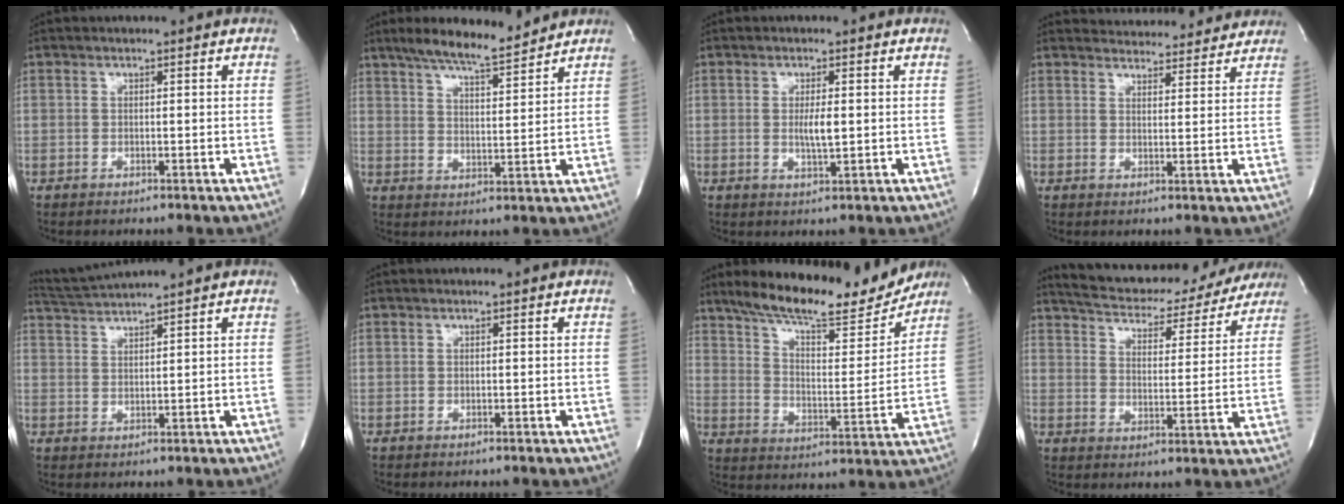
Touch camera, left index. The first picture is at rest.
{"total": 9.6, "force": [8.4, 1.2, 4.6], "torque": [-0.075, 0.006, 0.137]}
{"total": 3.0, "force": [0.2, 0.4, 2.9], "torque": [-0.056, -0.004, 0.005]}
{"total": 11.5, "force": [11.1, 2.6, 1.7], "torque": [-0.007, 0.009, 0.129]}
{"total": 4.2, "force": [3.8, -1.8, 0.3], "torque": [-0.014, -0.002, 0.080]}
{"total": 0.0}
{"total": 17.9, "force": [15.5, 3.7, 8.1], "torque": [-0.129, -0.014, 0.234]}
{"total": 20.1, "force": [18.5, 5.3, 6.0], "torque": [-0.097, 0.003, 0.245]}